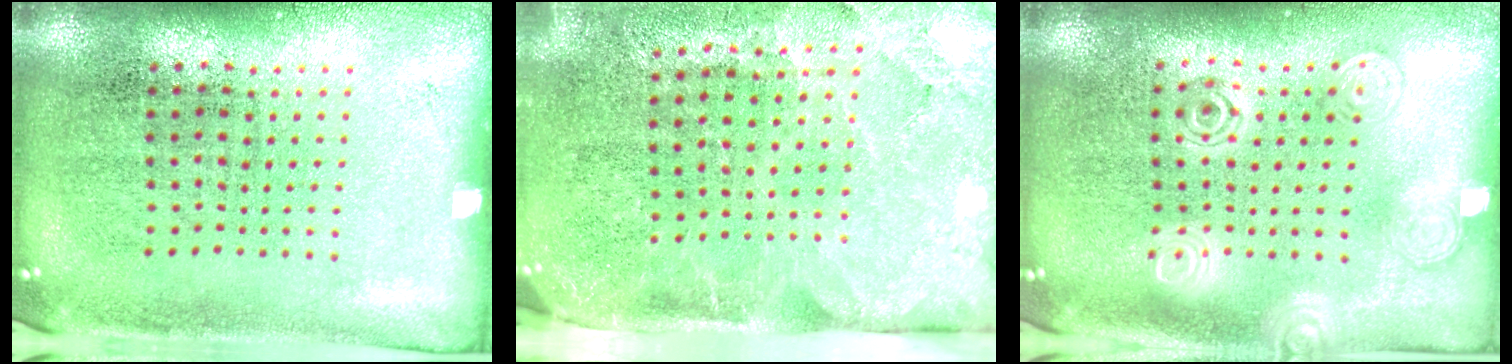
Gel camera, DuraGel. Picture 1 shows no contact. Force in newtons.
{"total": 3.9, "press": 3.3, "slide": 2.2}
{"total": 1.3, "press": 1.3, "slide": 0.1}